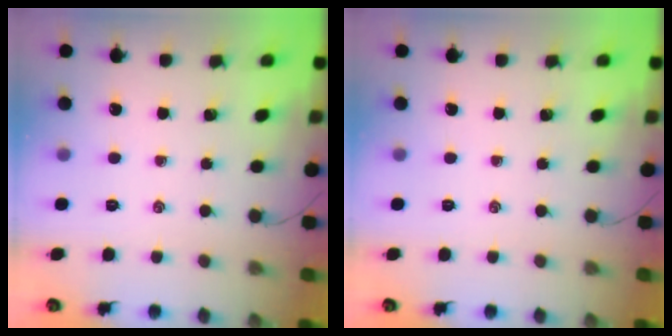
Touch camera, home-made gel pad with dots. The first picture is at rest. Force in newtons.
{"total": 0.0}